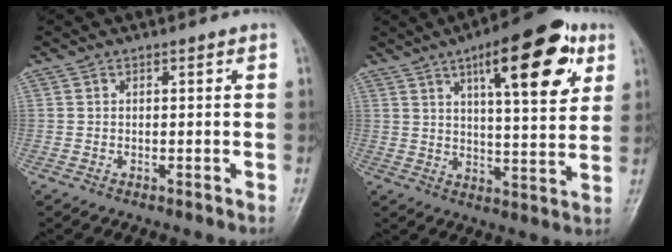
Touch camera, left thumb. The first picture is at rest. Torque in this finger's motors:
{"motor_torque": [1.94, 1.85, 1.83, -0.95, 0.20]}